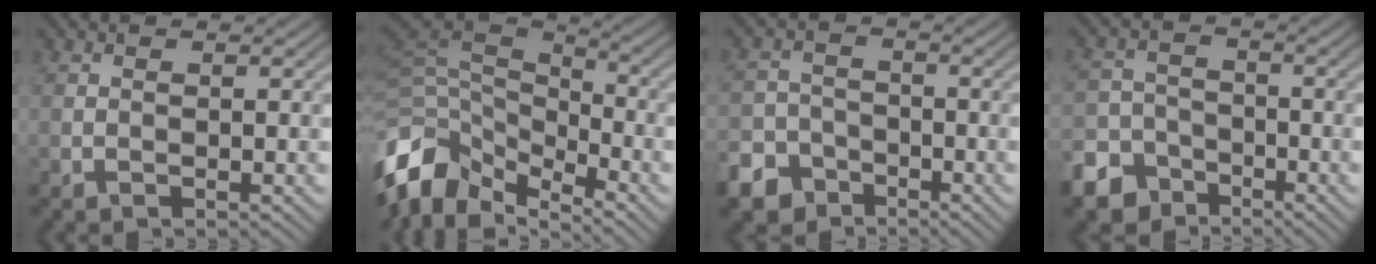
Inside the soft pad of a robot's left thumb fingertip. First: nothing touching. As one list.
[{"total": 11.5, "force": [-5.2, 7.0, 7.5], "torque": [-0.195, -0.010, -0.096]}, {"total": 6.0, "force": [-4.2, 4.0, 1.7], "torque": [-0.030, -0.008, -0.087]}, {"total": 6.9, "force": [-4.9, 4.5, 2.0], "torque": [-0.039, -0.012, -0.101]}]